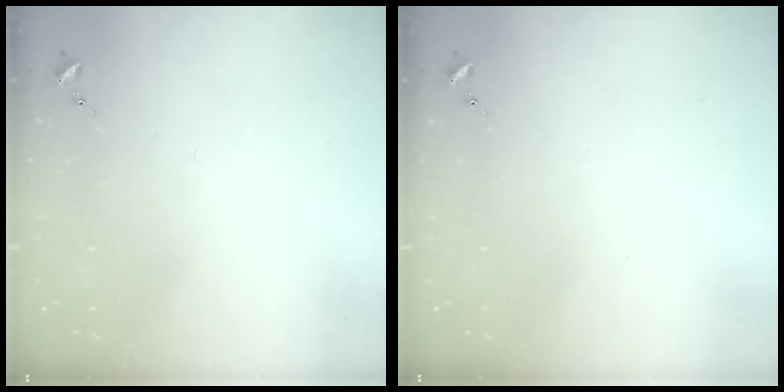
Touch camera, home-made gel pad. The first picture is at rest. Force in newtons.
{"total": 0.0}